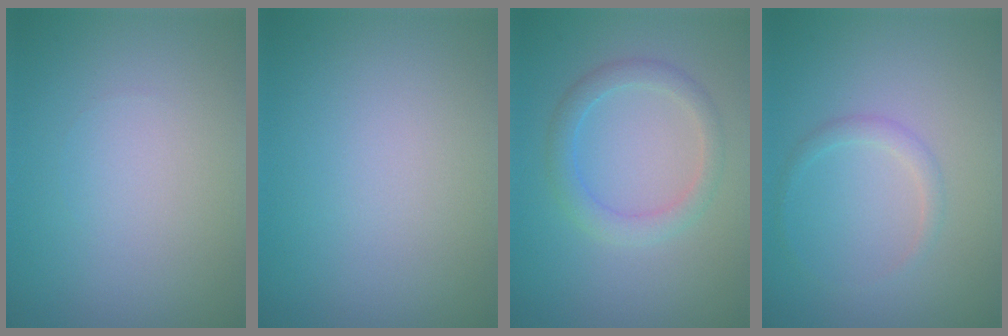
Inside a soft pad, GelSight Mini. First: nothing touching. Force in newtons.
{"total": 0.0}
{"total": 2.5, "press": 2.5, "slide": 0.1}
{"total": 1.2, "press": 1.2, "slide": 0.2}